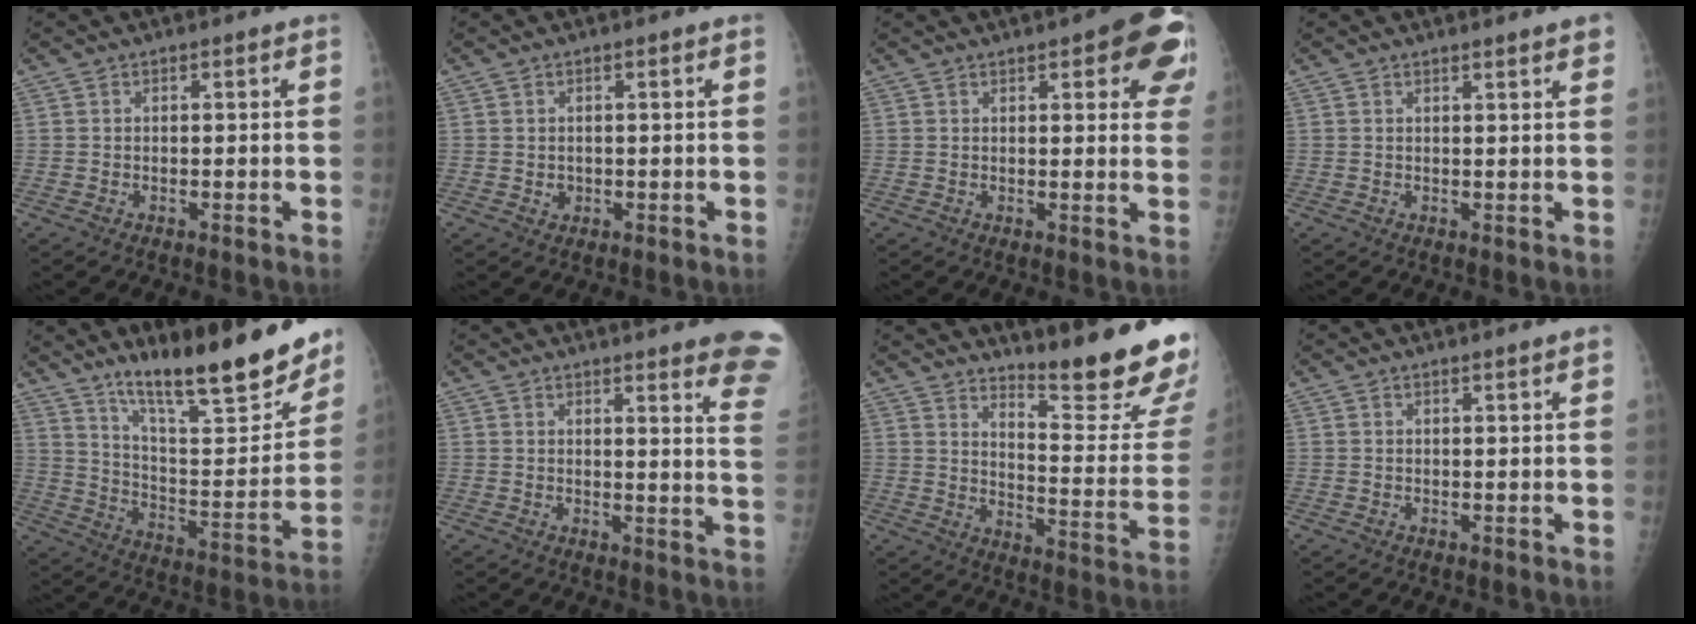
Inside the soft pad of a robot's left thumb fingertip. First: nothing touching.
{"total": 1.3, "force": [0.0, 1.2, 0.5], "torque": [-0.005, 0.000, 0.006]}
{"total": 12.8, "force": [5.8, 4.3, 10.5], "torque": [-0.089, -0.015, 0.060]}
{"total": 2.7, "force": [2.1, 0.0, 1.6], "torque": [-0.017, -0.007, 0.025]}
{"total": 23.8, "force": [17.2, 5.0, 15.6], "torque": [-0.204, -0.094, 0.279]}
{"total": 15.0, "force": [12.8, 1.1, 7.8], "torque": [-0.067, -0.098, 0.127]}
{"total": 20.9, "force": [16.7, 2.5, 12.4], "torque": [-0.152, -0.161, 0.229]}
{"total": 1.5, "force": [1.2, -0.2, 1.0], "torque": [-0.009, -0.003, 0.018]}